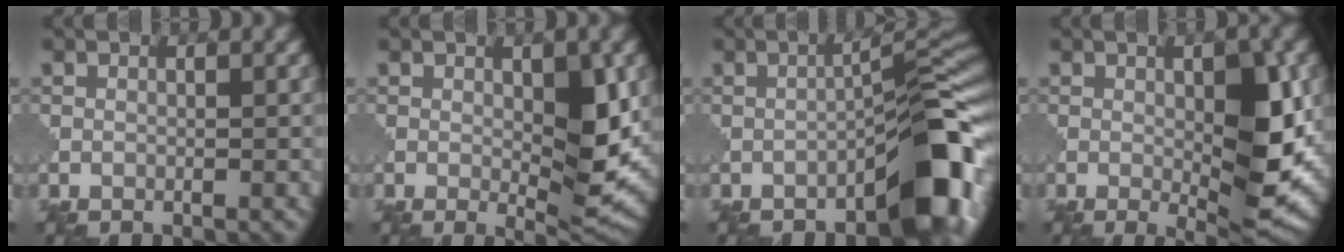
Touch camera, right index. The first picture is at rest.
{"total": 6.6, "force": [0.5, 2.0, 6.3], "torque": [-0.089, -0.009, 0.018]}
{"total": 7.5, "force": [-4.1, 1.5, 6.1], "torque": [-0.075, 0.018, -0.058]}
{"total": 8.6, "force": [-0.1, 2.3, 8.3], "torque": [-0.118, -0.008, 0.009]}